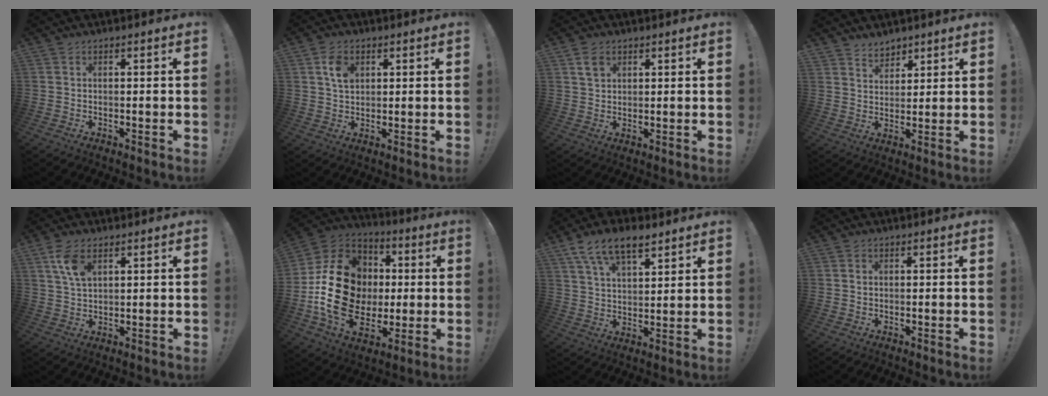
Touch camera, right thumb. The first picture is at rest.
{"total": 6.0, "force": [2.3, 4.2, 3.7], "torque": [-0.048, -0.003, 0.040]}
{"total": 4.3, "force": [2.5, 2.8, 2.0], "torque": [-0.022, -0.006, 0.046]}
{"total": 5.3, "force": [4.4, 3.0, 0.3], "torque": [0.005, -0.036, 0.082]}
{"total": 7.3, "force": [3.7, 3.6, 5.1], "torque": [-0.098, -0.013, 0.066]}
{"total": 24.1, "force": [-0.5, 18.8, 15.1], "torque": [-0.261, 0.018, 0.023]}
{"total": 11.5, "force": [7.6, 5.2, 6.9], "torque": [-0.122, -0.028, 0.144]}
{"total": 0.6, "force": [0.1, 0.6, 0.2], "torque": [-0.007, 0.004, 0.003]}